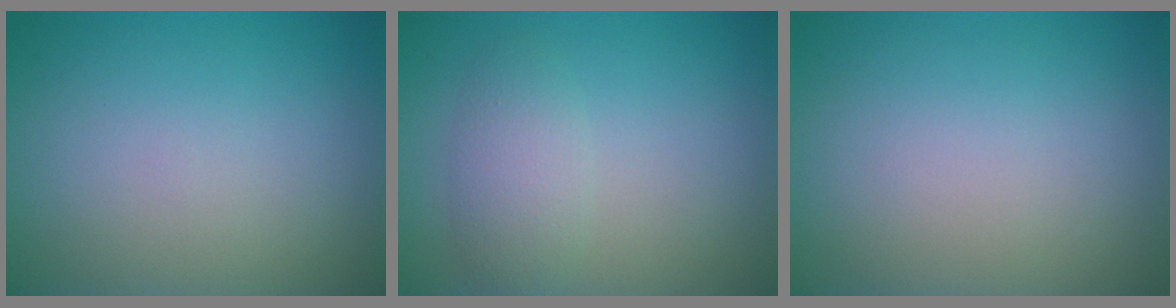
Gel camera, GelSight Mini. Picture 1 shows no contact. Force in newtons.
{"total": 2.6, "press": 2.6, "slide": 0.1}
{"total": 0.0}